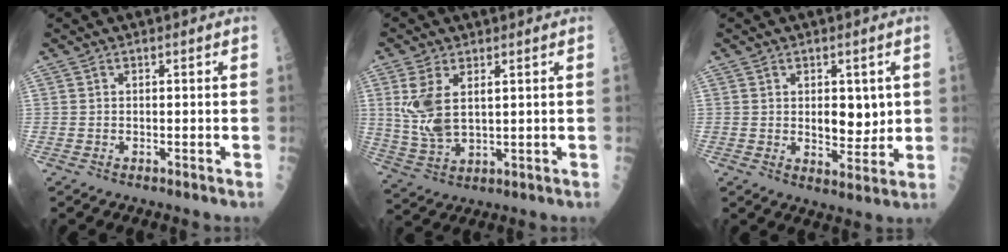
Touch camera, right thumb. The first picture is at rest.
{"total": 8.8, "force": [2.4, 4.6, 7.1], "torque": [-0.154, -0.010, 0.061]}
{"total": 6.3, "force": [1.0, 3.7, 5.0], "torque": [-0.044, -0.015, 0.022]}